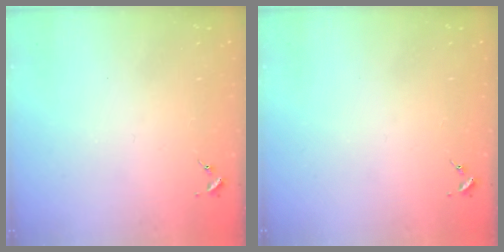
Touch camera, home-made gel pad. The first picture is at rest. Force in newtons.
{"total": 0.0}